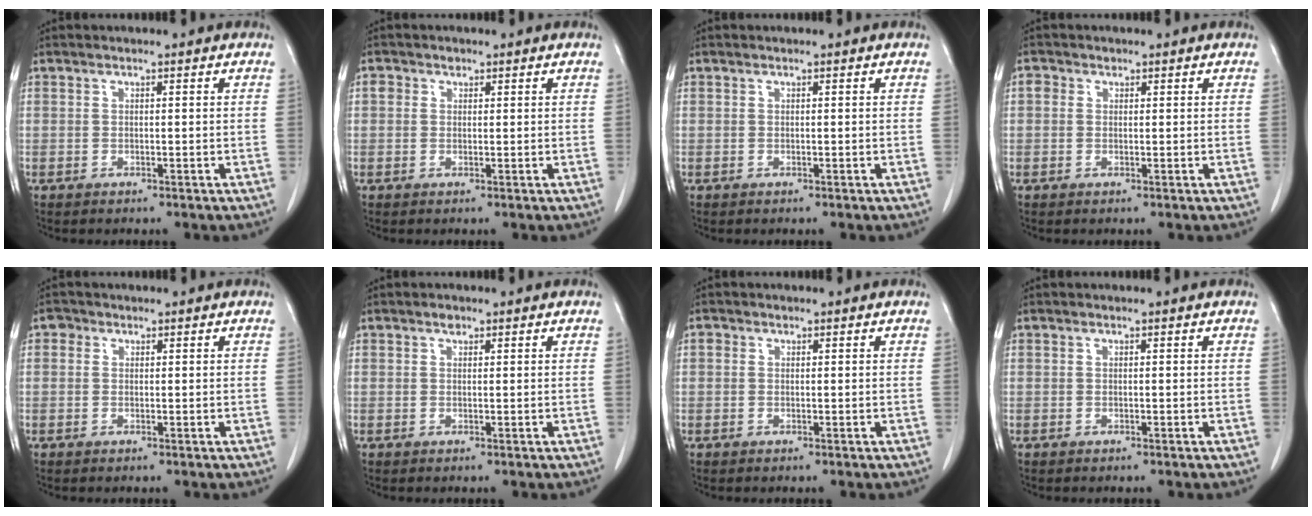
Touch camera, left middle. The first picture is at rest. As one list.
[{"total": 1.6, "force": [0.7, 1.3, 0.4], "torque": [-0.005, 0.006, 0.008]}, {"total": 0.0}, {"total": 1.4, "force": [0.5, 1.2, 0.4], "torque": [-0.004, 0.005, 0.005]}, {"total": 1.1, "force": [0.5, 1.0, 0.3], "torque": [0.002, 0.002, 0.004]}, {"total": 0.8, "force": [0.6, 0.5, 0.3], "torque": [-0.006, -0.001, 0.009]}, {"total": 0.7, "force": [0.3, 0.6, 0.2], "torque": [0.001, 0.001, 0.003]}, {"total": 0.0}]